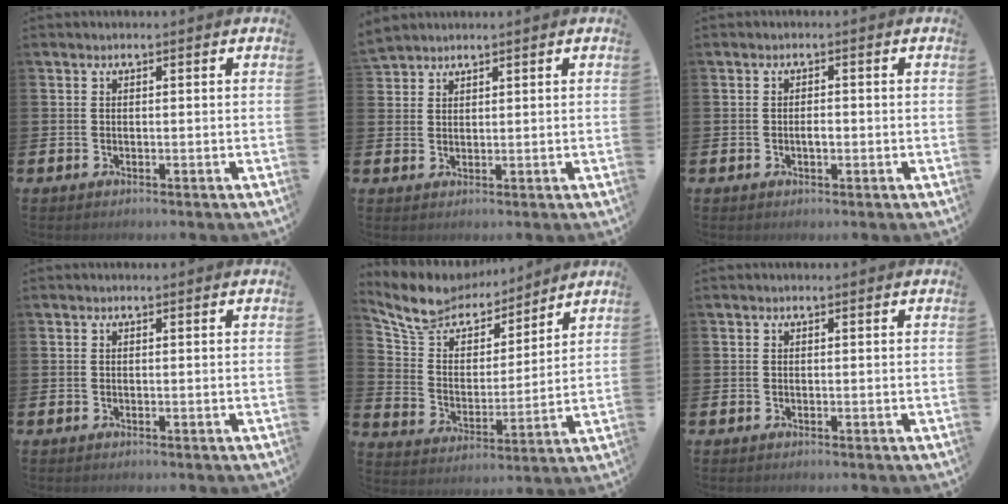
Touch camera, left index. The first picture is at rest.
{"total": 2.6, "force": [2.5, 0.4, -0.3], "torque": [0.014, -0.014, 0.046]}
{"total": 1.3, "force": [-0.2, 0.6, 1.1], "torque": [-0.014, -0.001, -0.006]}
{"total": 0.0}
{"total": 9.0, "force": [8.4, 3.2, 1.1], "torque": [-0.074, -0.059, 0.152]}
{"total": 0.0}